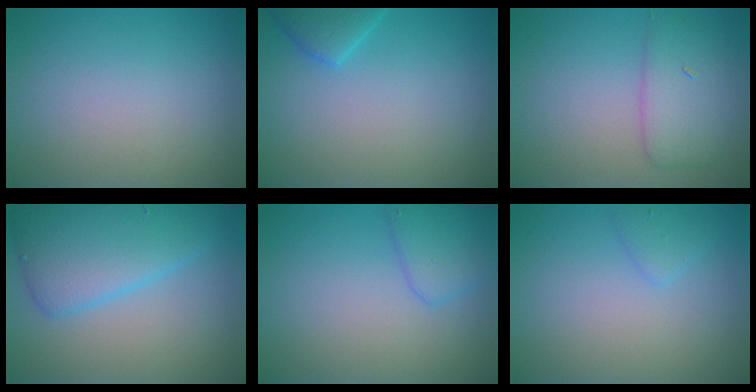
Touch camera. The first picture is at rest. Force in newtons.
{"total": 2.3, "press": 2.3, "slide": 0.2}
{"total": 3.6, "press": 3.6, "slide": 0.2}
{"total": 6.1, "press": 6.1, "slide": 0.4}
{"total": 2.5, "press": 2.5, "slide": 0.2}
{"total": 1.3, "press": 1.3, "slide": 0.0}